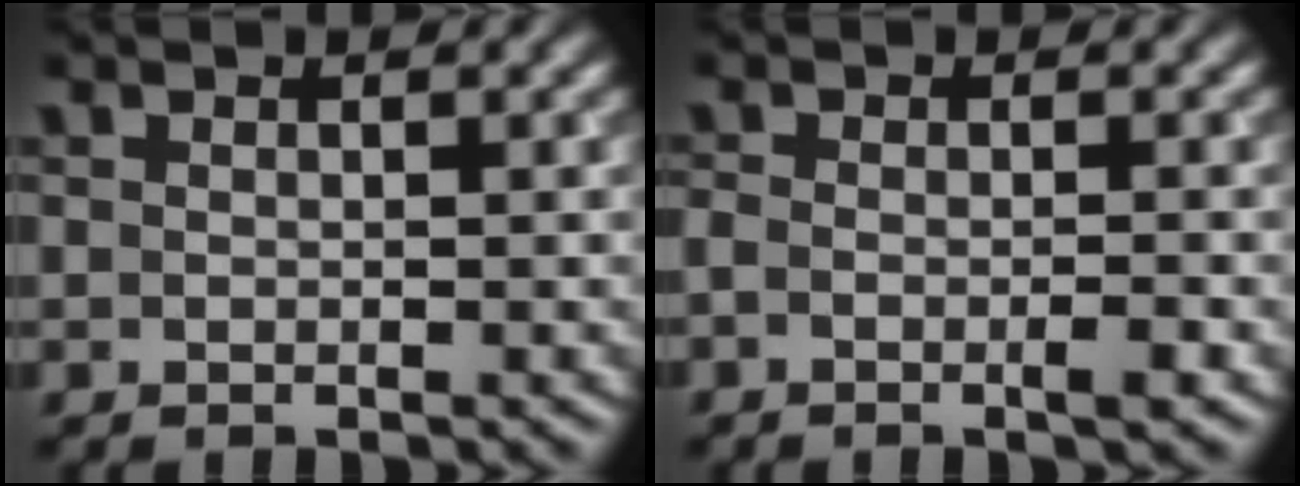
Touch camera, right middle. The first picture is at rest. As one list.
[{"total": 2.1, "force": [-1.1, 0.4, 1.7], "torque": [-0.032, -0.003, -0.023]}]